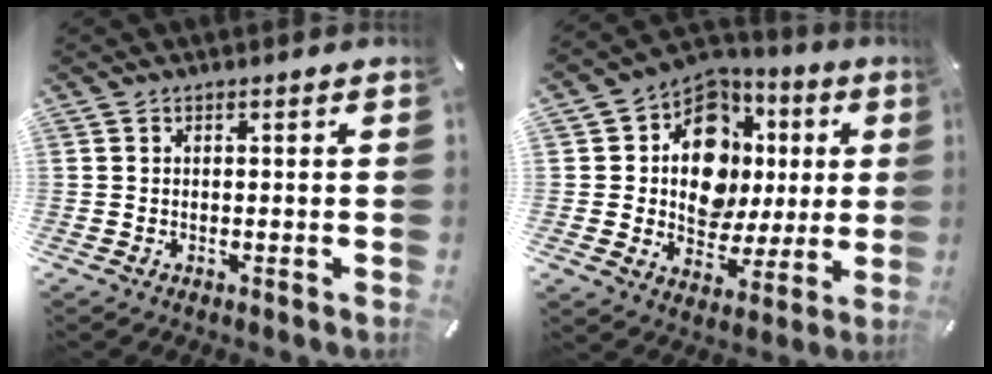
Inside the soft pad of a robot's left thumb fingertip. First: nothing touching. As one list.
[{"total": 14.8, "force": [3.2, 11.9, 8.1], "torque": [-0.120, -0.025, 0.066]}]